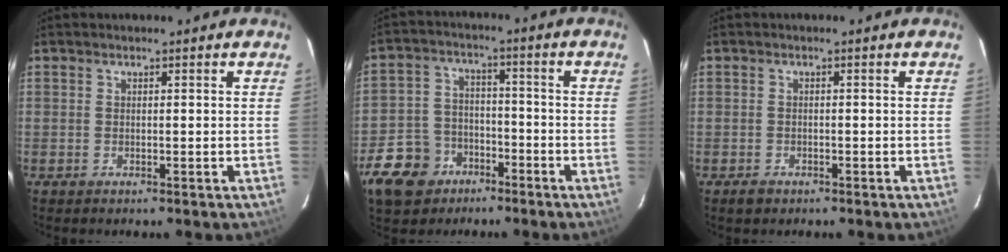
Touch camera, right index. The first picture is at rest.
{"total": 11.8, "force": [-6.9, 8.9, 3.6], "torque": [-0.114, 0.021, -0.102]}
{"total": 1.8, "force": [-1.3, 1.2, 0.7], "torque": [-0.014, 0.001, -0.019]}